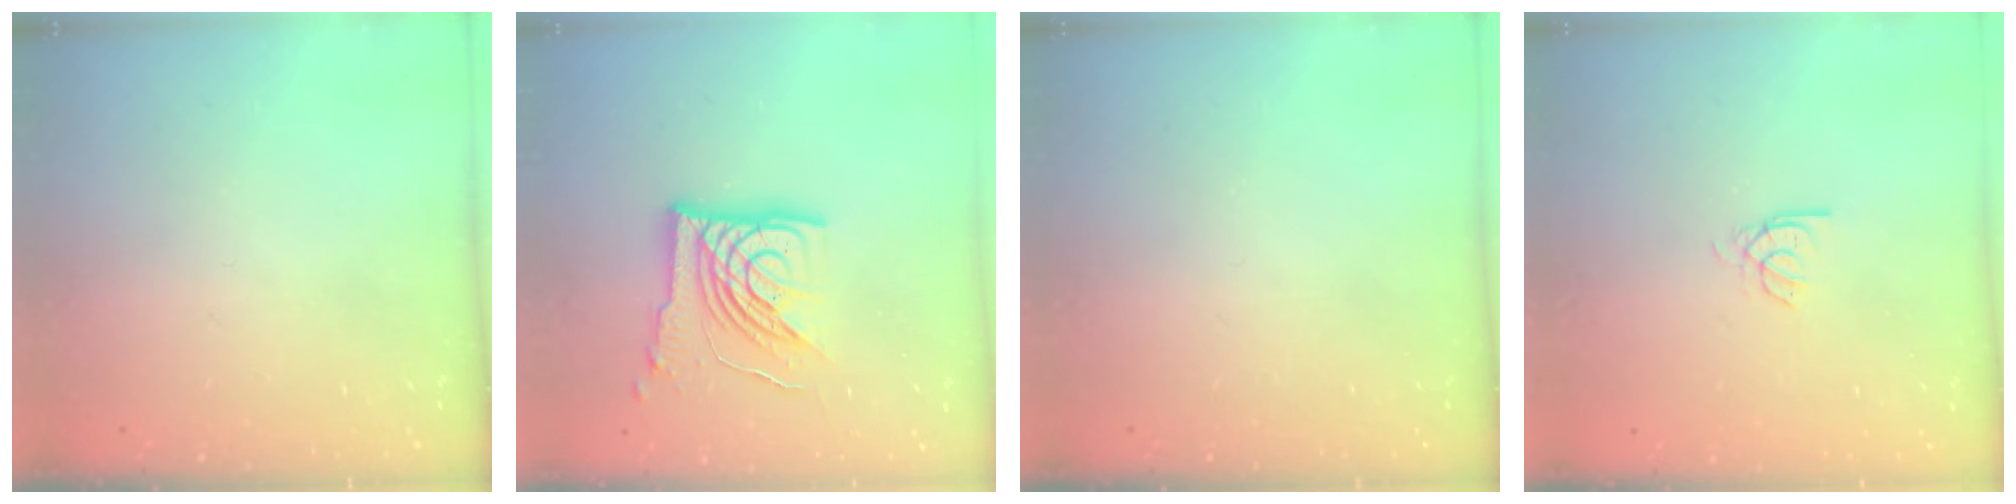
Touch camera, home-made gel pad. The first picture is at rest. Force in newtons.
{"total": 15.7, "press": 15.6, "slide": 1.8}
{"total": 0.0}
{"total": 2.3, "press": 2.3, "slide": 0.2}